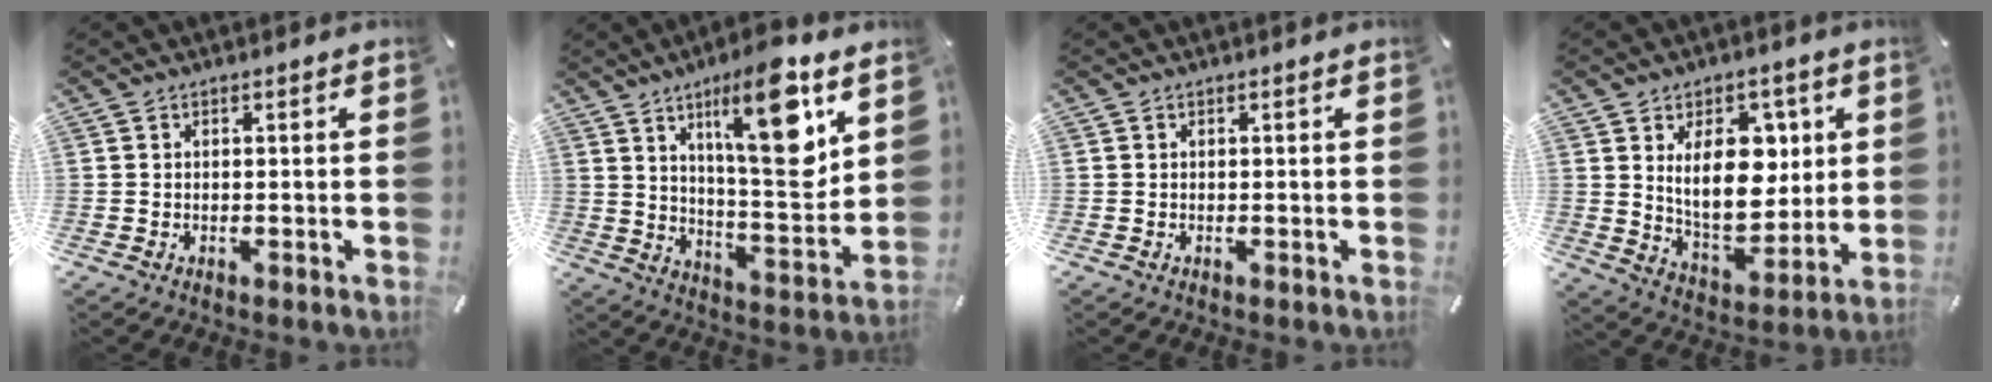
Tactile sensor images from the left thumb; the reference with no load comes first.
{"total": 19.2, "force": [9.6, 5.6, 15.6], "torque": [-0.230, -0.051, 0.144]}
{"total": 0.0}
{"total": 15.7, "force": [4.6, 9.8, 11.4], "torque": [-0.184, -0.008, 0.078]}